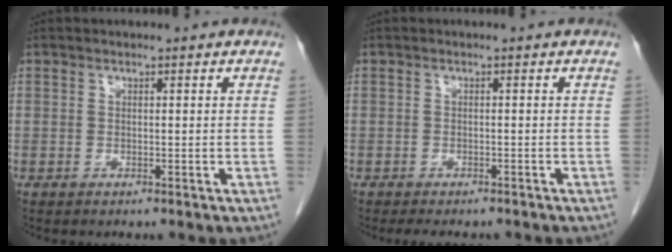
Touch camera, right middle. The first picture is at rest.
{"total": 4.9, "force": [-4.2, 1.7, 1.9], "torque": [-0.023, -0.006, -0.054]}